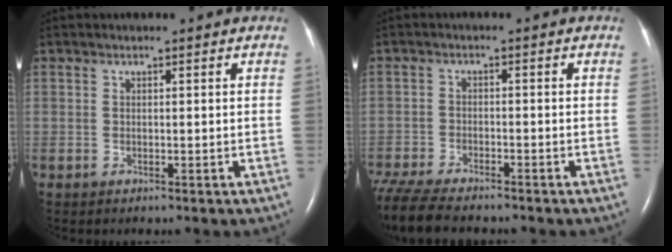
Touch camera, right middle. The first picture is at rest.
{"total": 11.9, "force": [-10.1, 2.6, 5.7], "torque": [-0.116, -0.021, -0.165]}